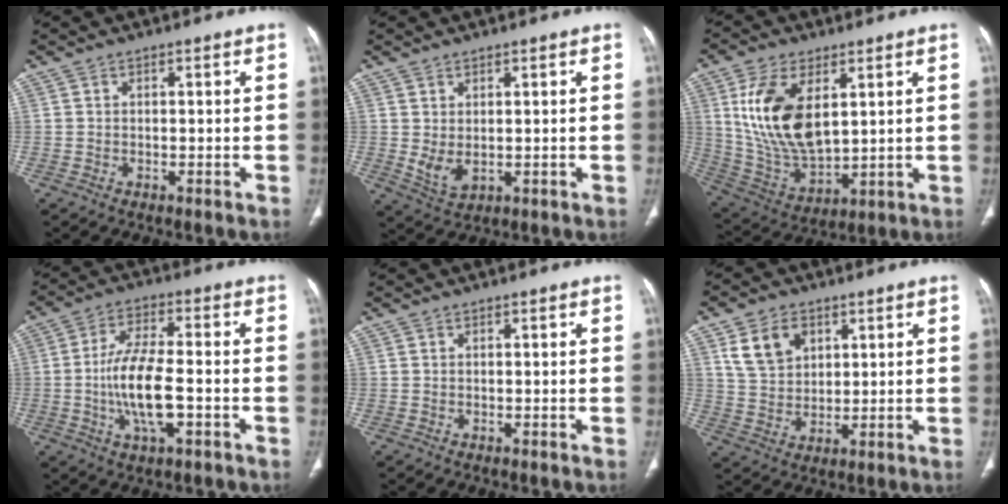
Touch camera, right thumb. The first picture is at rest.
{"total": 4.0, "force": [0.4, 2.2, 3.3], "torque": [-0.060, -0.008, 0.021]}
{"total": 16.5, "force": [4.9, 8.9, 13.1], "torque": [-0.244, -0.023, 0.107]}
{"total": 11.4, "force": [-2.4, 4.3, 10.2], "torque": [-0.199, 0.014, -0.046]}
{"total": 0.0}
{"total": 8.5, "force": [3.8, 6.2, 4.5], "torque": [-0.061, -0.013, 0.079]}